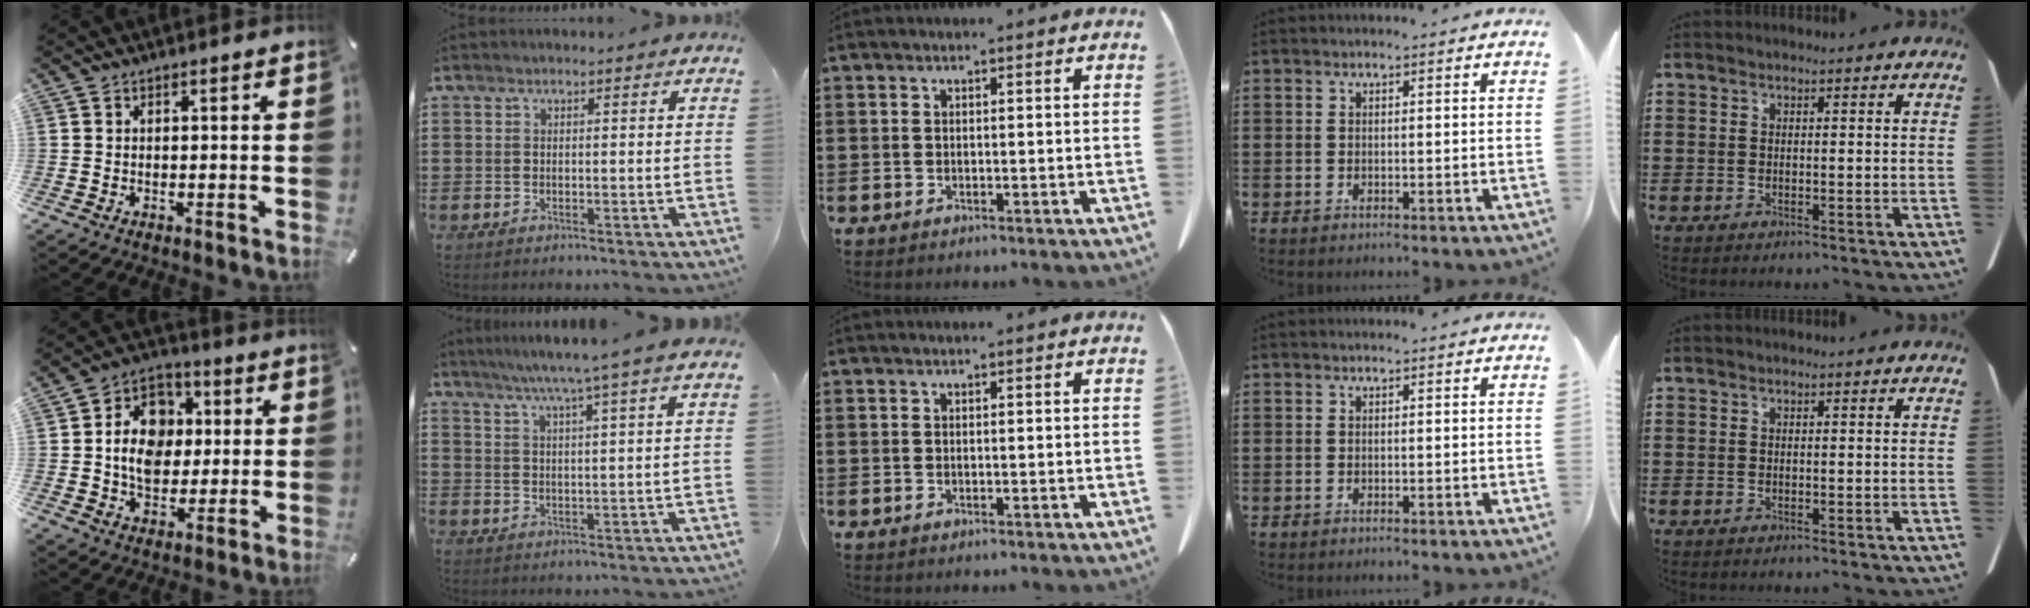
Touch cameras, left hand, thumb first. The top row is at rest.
{"thumb": {"total": 12.1, "force": [0.2, 10.2, 6.6], "torque": [-0.118, 0.018, 0.006]}, "index": {"total": 5.7, "force": [4.6, -1.4, 2.9], "torque": [-0.069, -0.019, 0.078]}}